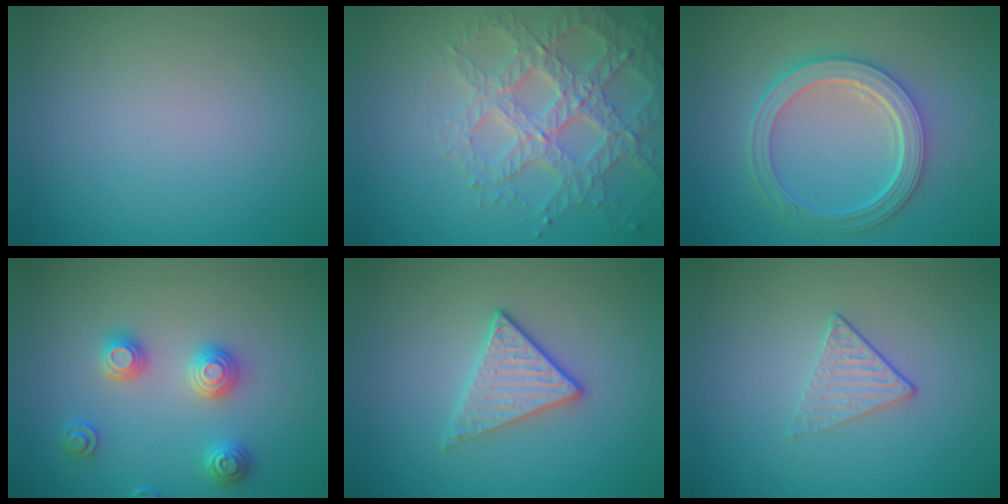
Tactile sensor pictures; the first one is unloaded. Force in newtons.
{"total": 4.6, "press": 4.4, "slide": 1.4}
{"total": 5.2, "press": 3.9, "slide": 3.4}
{"total": 2.8, "press": 2.8, "slide": 0.2}
{"total": 2.8, "press": 2.6, "slide": 1.1}
{"total": 1.4, "press": 1.1, "slide": 0.9}